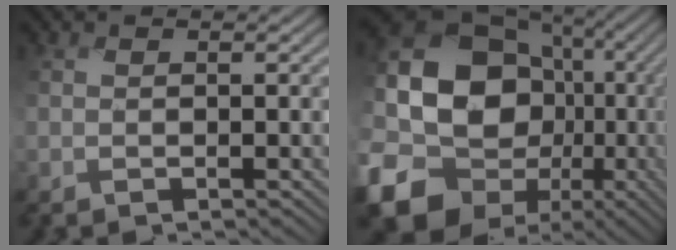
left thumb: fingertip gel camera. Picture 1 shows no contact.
{"total": 19.6, "force": [0.2, 16.1, 11.2], "torque": [-0.270, -0.029, 0.019]}